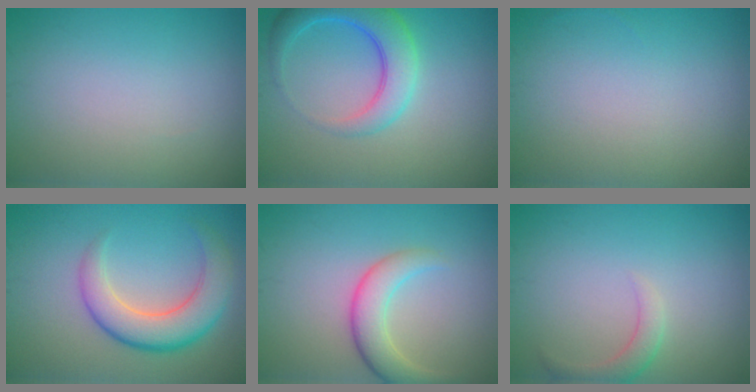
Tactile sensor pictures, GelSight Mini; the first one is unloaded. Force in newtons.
{"total": 5.0, "press": 4.9, "slide": 0.4}
{"total": 0.0}
{"total": 5.5, "press": 5.5, "slide": 0.5}
{"total": 3.7, "press": 3.6, "slide": 0.3}
{"total": 1.9, "press": 1.8, "slide": 0.1}